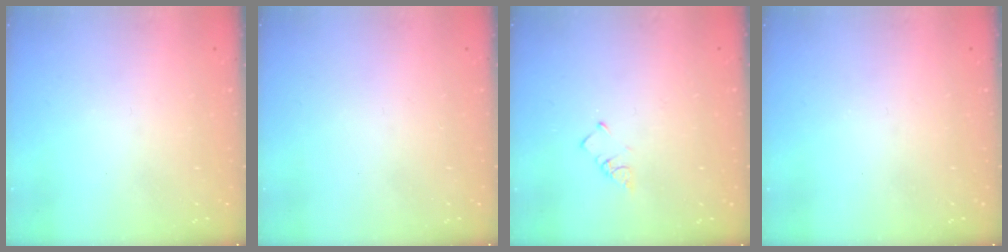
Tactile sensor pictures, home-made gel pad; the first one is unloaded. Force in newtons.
{"total": 1.6, "press": 1.6, "slide": 0.1}
{"total": 1.5, "press": 1.5, "slide": 0.3}
{"total": 0.0}